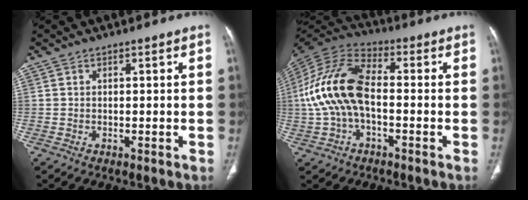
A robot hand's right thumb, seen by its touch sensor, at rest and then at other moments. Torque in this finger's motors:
{"motor_torque": [-0.47, 1.44, 1.63, -0.30, 0.24]}